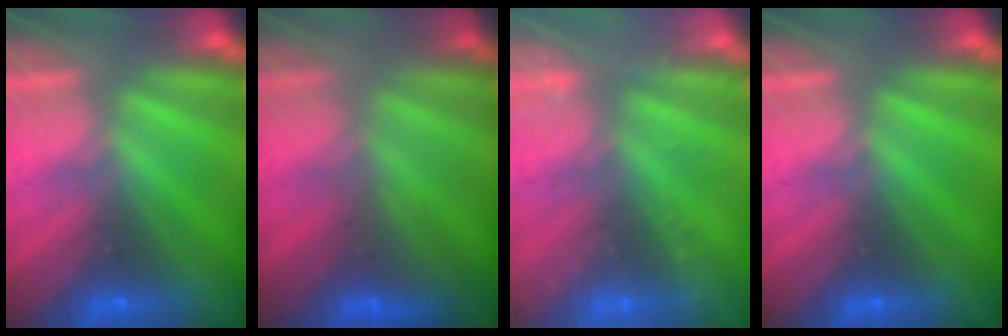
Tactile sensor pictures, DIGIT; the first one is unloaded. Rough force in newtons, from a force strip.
{"total": 3.0}
{"total": 2.5}
{"total": 0.0}